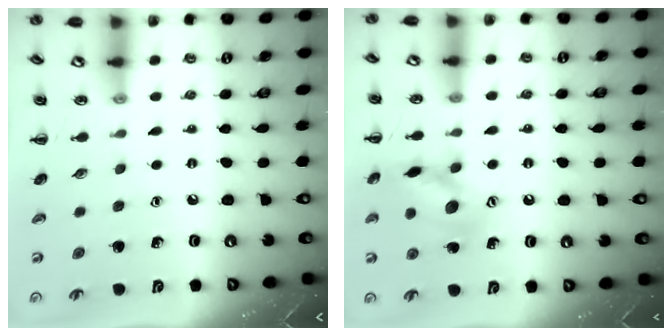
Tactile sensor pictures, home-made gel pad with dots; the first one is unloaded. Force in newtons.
{"total": 13.0, "press": 13.0, "slide": 0.8}